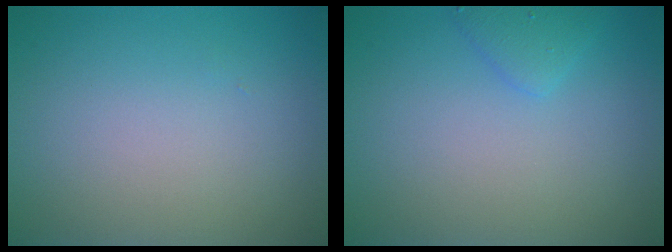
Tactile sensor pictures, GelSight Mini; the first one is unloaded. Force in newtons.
{"total": 1.5, "press": 1.5, "slide": 0.0}